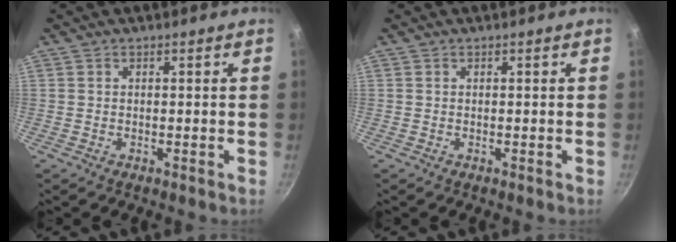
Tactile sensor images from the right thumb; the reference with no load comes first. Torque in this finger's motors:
{"motor_torque": [0.00, 0.00, 0.08, 0.09, 0.00]}